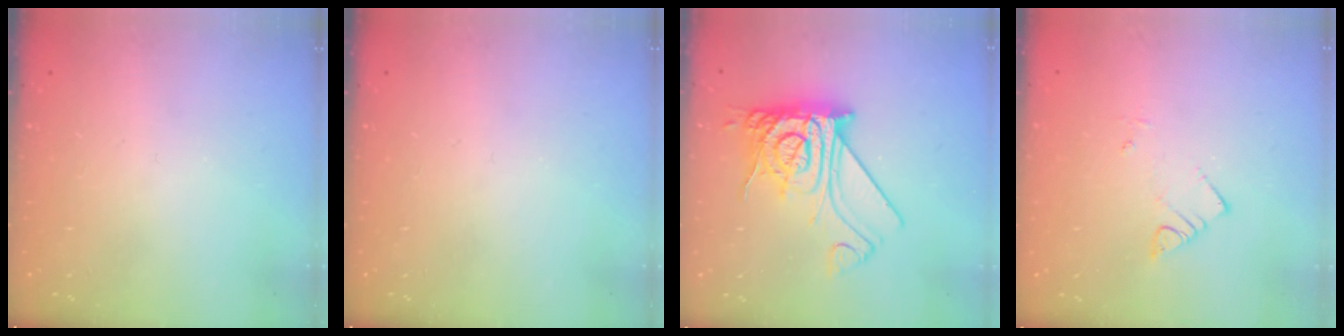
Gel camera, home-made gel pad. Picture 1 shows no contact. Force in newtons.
{"total": 0.0}
{"total": 15.8, "press": 15.7, "slide": 1.4}
{"total": 3.4, "press": 3.4, "slide": 0.1}